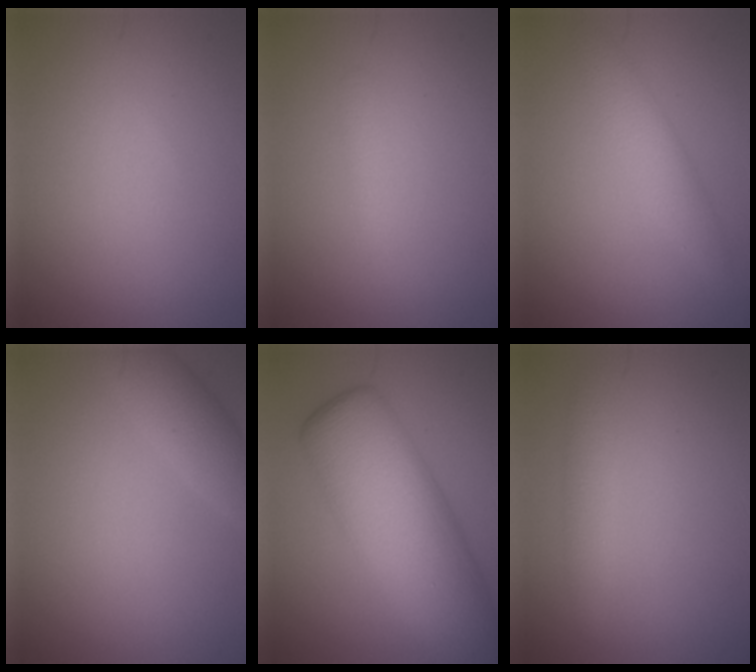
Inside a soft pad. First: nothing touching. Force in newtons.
{"total": 1.1, "press": 1.1, "slide": 0.0}
{"total": 2.7, "press": 2.7, "slide": 0.1}
{"total": 3.0, "press": 3.0, "slide": 0.2}
{"total": 11.7, "press": 11.7, "slide": 0.1}
{"total": 1.8, "press": 1.8, "slide": 0.2}